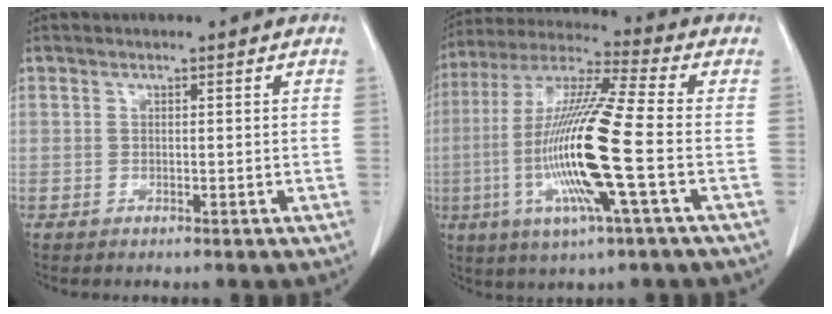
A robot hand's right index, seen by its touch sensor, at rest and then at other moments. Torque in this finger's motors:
{"motor_torque": [2.14, 0.00, 1.05, 0.21]}